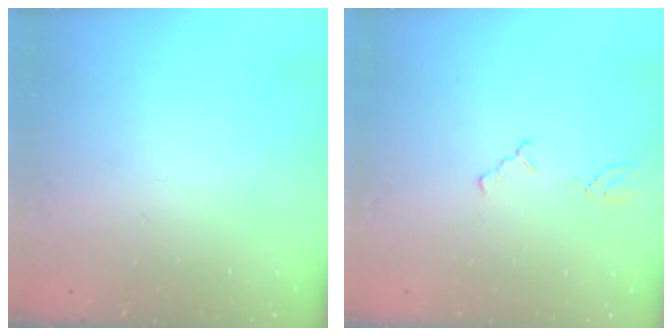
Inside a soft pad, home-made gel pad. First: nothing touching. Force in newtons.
{"total": 2.2, "press": 2.2, "slide": 0.4}